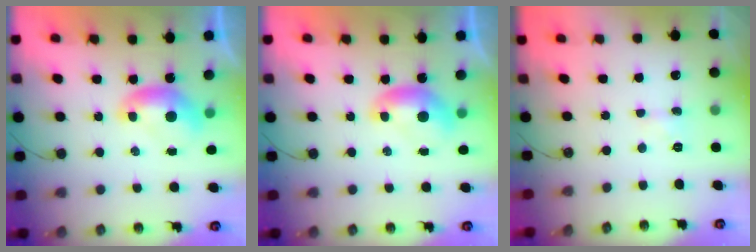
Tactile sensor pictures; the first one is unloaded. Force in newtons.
{"total": 0.0}
{"total": 1.3, "press": 1.2, "slide": 0.4}